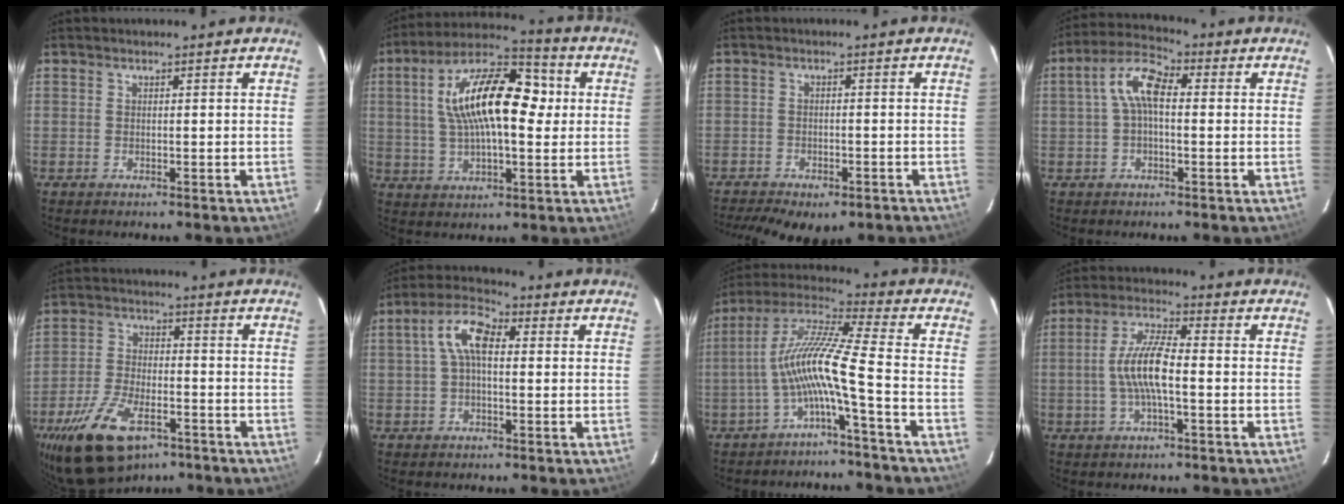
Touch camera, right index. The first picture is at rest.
{"total": 17.8, "force": [2.7, 7.7, 15.8], "torque": [-0.281, 0.027, 0.037]}
{"total": 11.9, "force": [-8.8, 5.1, 6.1], "torque": [-0.144, -0.024, -0.123]}
{"total": 7.2, "force": [0.4, 3.4, 6.3], "torque": [-0.131, 0.027, 0.005]}
{"total": 15.1, "force": [-9.1, 7.3, 9.5], "torque": [-0.208, -0.023, -0.162]}
{"total": 7.4, "force": [0.9, 3.7, 6.3], "torque": [-0.129, 0.026, 0.013]}
{"total": 11.0, "force": [-3.9, -0.8, 10.2], "torque": [-0.206, 0.013, -0.078]}
{"total": 8.7, "force": [-1.4, 2.0, 8.3], "torque": [-0.170, 0.008, -0.029]}